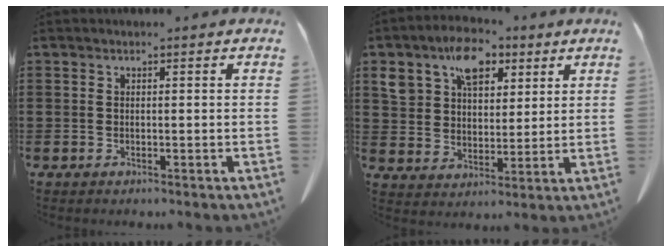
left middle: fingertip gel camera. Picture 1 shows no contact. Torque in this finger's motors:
{"motor_torque": [1.53, 0.61, 0.68, 0.10]}